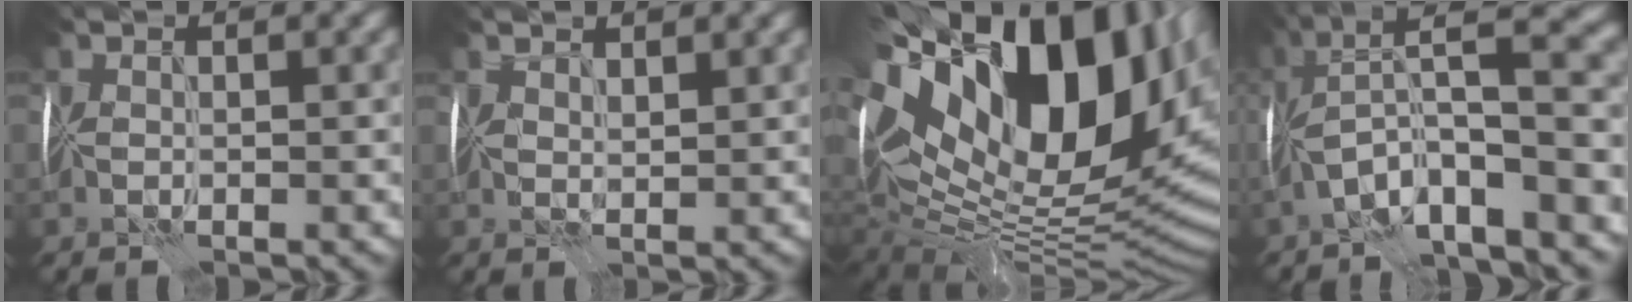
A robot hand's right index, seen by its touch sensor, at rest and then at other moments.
{"total": 1.8, "force": [1.6, 0.4, 0.7], "torque": [-0.017, 0.005, 0.031]}
{"total": 21.3, "force": [7.2, 11.4, 16.5], "torque": [-0.286, 0.006, 0.148]}
{"total": 10.1, "force": [-2.8, 2.6, 9.4], "torque": [-0.151, 0.030, -0.053]}